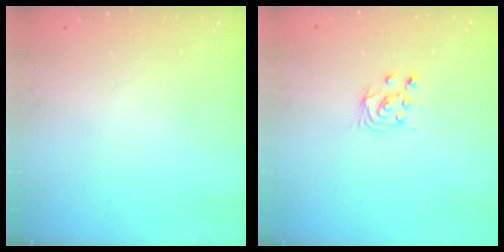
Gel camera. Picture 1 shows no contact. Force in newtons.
{"total": 6.1, "press": 6.1, "slide": 0.5}